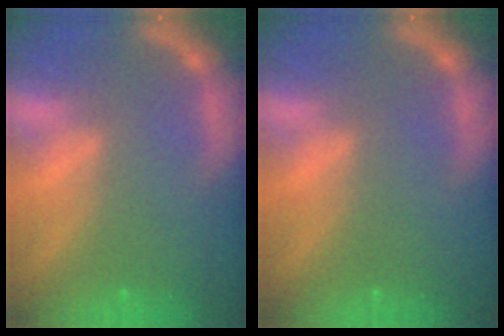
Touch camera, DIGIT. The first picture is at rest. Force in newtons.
{"total": 0.0}